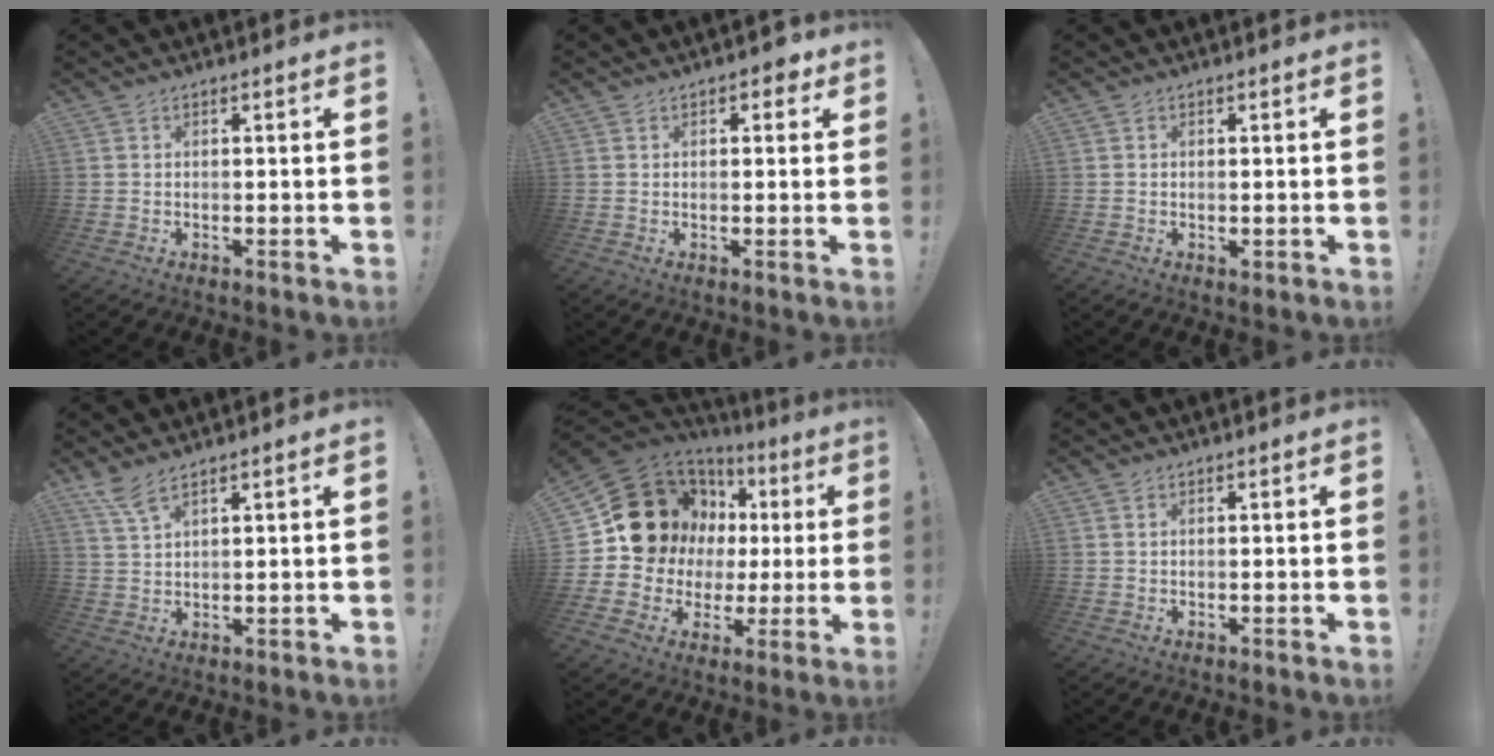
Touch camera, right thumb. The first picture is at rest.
{"total": 2.7, "force": [1.1, 1.8, 1.7], "torque": [-0.019, 0.002, 0.018]}
{"total": 0.5, "force": [0.2, 0.3, 0.4], "torque": [-0.005, 0.000, 0.004]}
{"total": 5.3, "force": [4.0, 0.7, 3.4], "torque": [-0.073, -0.018, 0.072]}
{"total": 16.6, "force": [5.9, 13.6, 7.5], "torque": [-0.104, -0.042, 0.139]}
{"total": 0.5, "force": [0.3, 0.2, 0.3], "torque": [-0.013, 0.003, 0.008]}